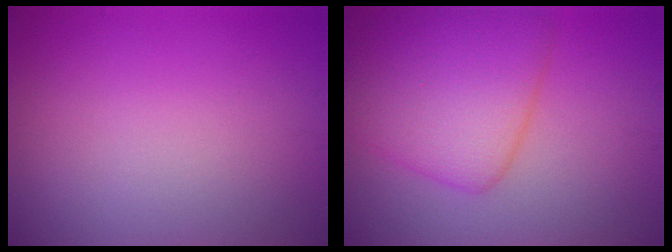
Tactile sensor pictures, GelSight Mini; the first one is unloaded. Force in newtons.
{"total": 6.5, "press": 6.5, "slide": 0.1}